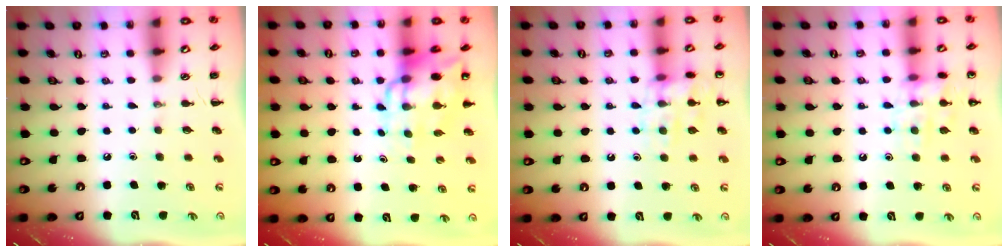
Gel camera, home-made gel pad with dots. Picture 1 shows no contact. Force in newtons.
{"total": 11.9, "press": 11.3, "slide": 3.6}
{"total": 12.0, "press": 12.0, "slide": 0.6}
{"total": 12.2, "press": 12.2, "slide": 0.7}